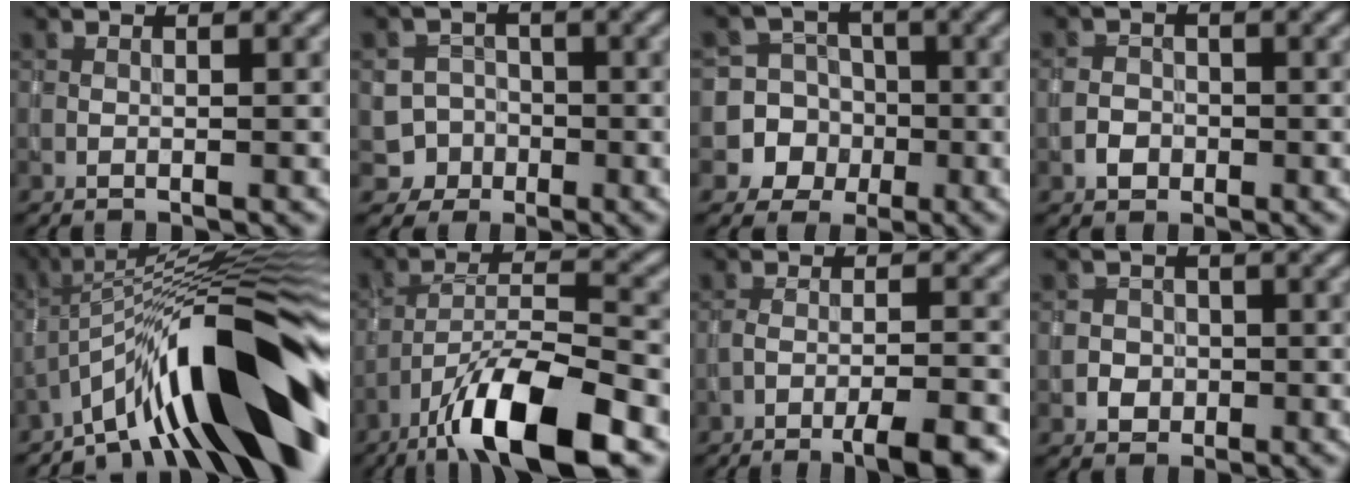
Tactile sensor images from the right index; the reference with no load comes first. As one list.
[{"total": 4.8, "force": [-2.4, 4.1, 0.1], "torque": [0.026, -0.010, -0.053]}, {"total": 10.1, "force": [-2.8, 9.6, 1.0], "torque": [-0.040, 0.000, -0.059]}, {"total": 1.7, "force": [-0.7, 1.5, 0.6], "torque": [-0.006, 0.003, -0.017]}, {"total": 15.8, "force": [-6.4, 4.2, 13.8], "torque": [-0.175, 0.037, -0.115]}, {"total": 10.7, "force": [-6.8, 2.9, 7.8], "torque": [-0.137, 0.005, -0.122]}, {"total": 6.4, "force": [-4.5, 1.3, 4.4], "torque": [-0.064, -0.004, -0.065]}, {"total": 1.9, "force": [-0.6, 1.8, 0.4], "torque": [0.012, 0.005, -0.020]}]